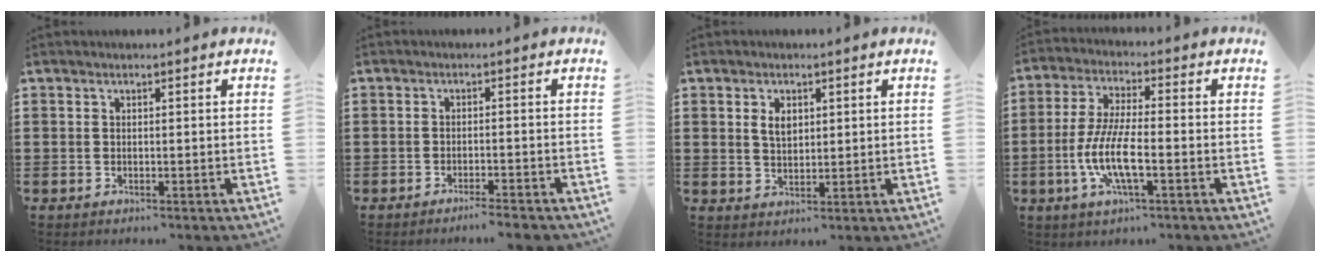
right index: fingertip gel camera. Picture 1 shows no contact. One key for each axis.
{"total": 2.3, "fx": -2.1, "fy": -0.2, "fz": 0.9, "tx": -0.016, "ty": 0.001, "tz": -0.041}
{"total": 3.1, "fx": 1.0, "fy": 1.9, "fz": 2.3, "tx": -0.042, "ty": 0.004, "tz": 0.016}
{"total": 8.5, "fx": -2.9, "fy": 2.1, "fz": 7.8, "tx": -0.176, "ty": -0.015, "tz": -0.062}